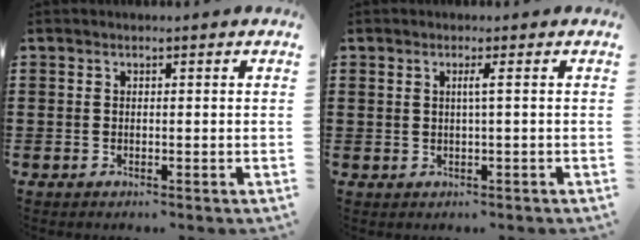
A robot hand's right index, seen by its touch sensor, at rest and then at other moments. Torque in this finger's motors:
{"motor_torque": [0.26, 0.33, 0.07, 0.04]}